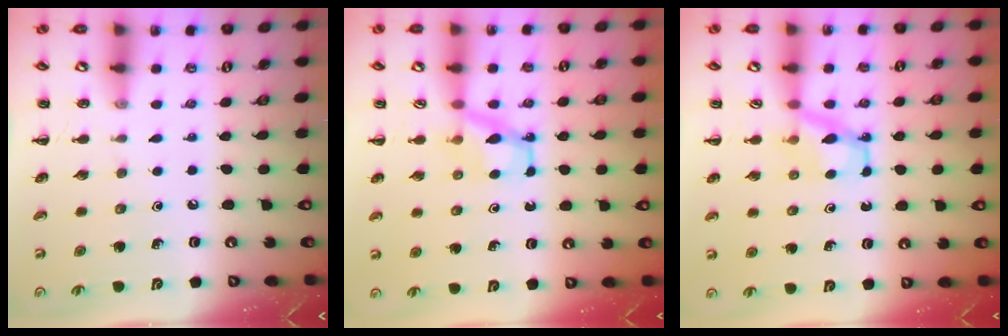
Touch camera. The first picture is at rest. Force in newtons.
{"total": 4.1, "press": 4.0, "slide": 0.8}
{"total": 4.1, "press": 4.0, "slide": 0.8}